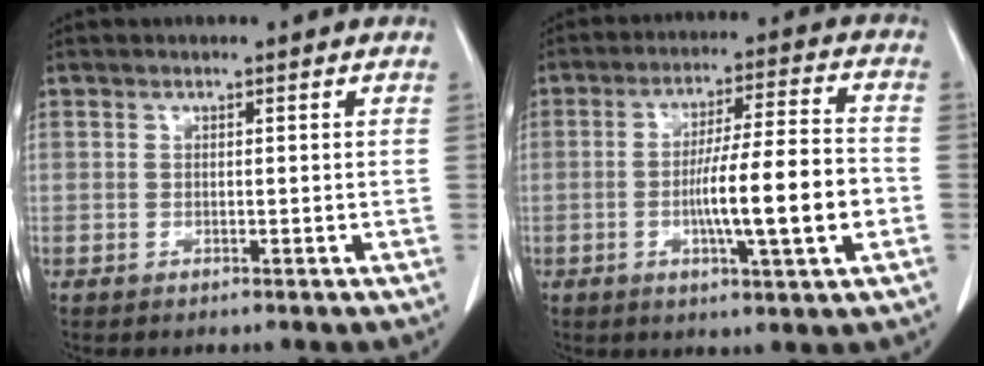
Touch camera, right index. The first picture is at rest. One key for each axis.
{"total": 12.4, "fx": -2.8, "fy": 0.5, "fz": 12.0, "tx": -0.197, "ty": 0.003, "tz": -0.044}